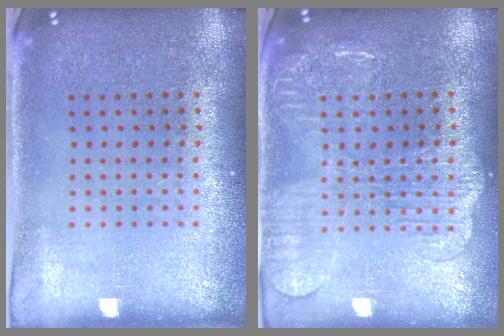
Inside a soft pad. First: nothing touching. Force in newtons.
{"total": 2.0, "press": 2.0, "slide": 0.4}